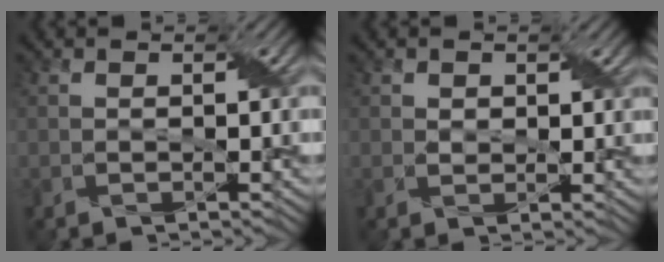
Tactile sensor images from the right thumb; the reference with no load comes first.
{"total": 1.4, "force": [0.7, 1.1, 0.5], "torque": [-0.017, -0.001, 0.012]}